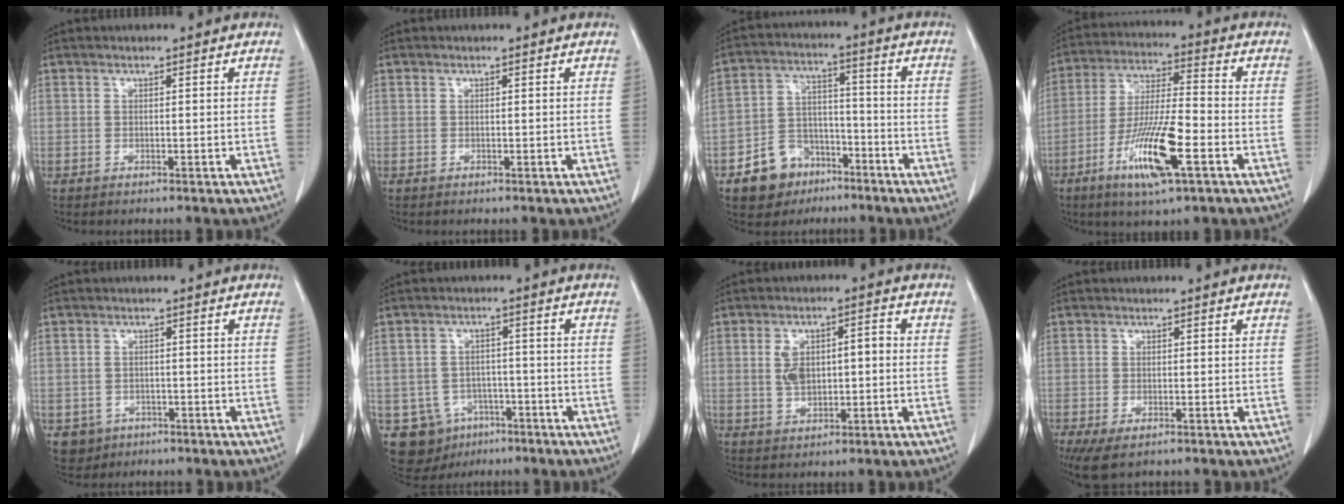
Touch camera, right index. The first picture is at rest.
{"total": 0.0}
{"total": 9.2, "force": [-5.4, 6.9, 3.0], "torque": [-0.056, 0.023, -0.085]}
{"total": 13.2, "force": [-5.6, 1.7, 11.8], "torque": [-0.230, -0.015, -0.102]}
{"total": 3.7, "force": [-1.6, 3.3, 0.4], "torque": [-0.004, 0.008, -0.018]}
{"total": 8.7, "force": [-3.9, 7.5, 1.8], "torque": [-0.039, 0.013, -0.045]}
{"total": 6.8, "force": [0.3, 3.4, 5.8], "torque": [-0.114, 0.025, 0.010]}
{"total": 4.6, "force": [-2.8, 1.9, 3.1], "torque": [-0.056, -0.011, -0.043]}